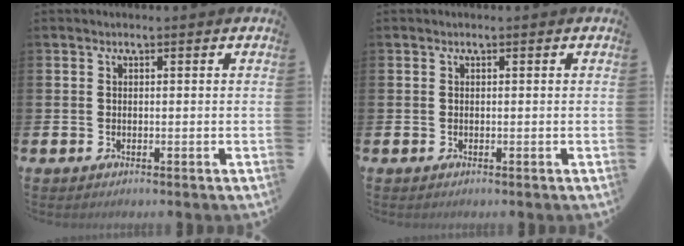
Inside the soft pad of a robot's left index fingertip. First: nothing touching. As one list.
[{"total": 0.0}]